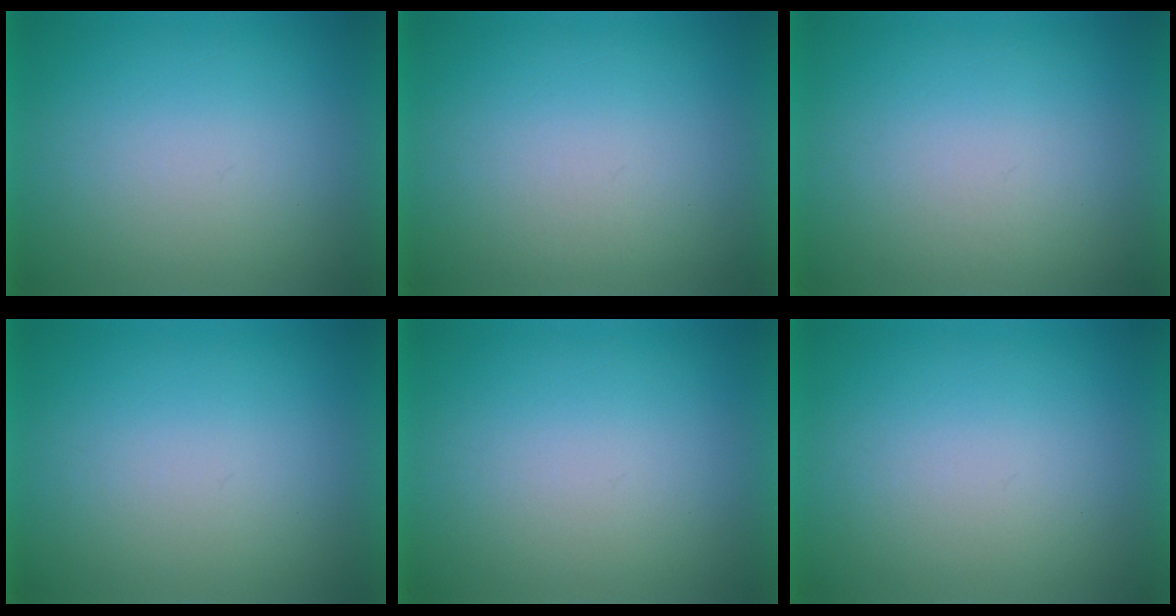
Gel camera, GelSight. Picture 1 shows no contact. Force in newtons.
{"total": 1.1}
{"total": 1.2}
{"total": 0.0}
{"total": 0.0}
{"total": 0.0}